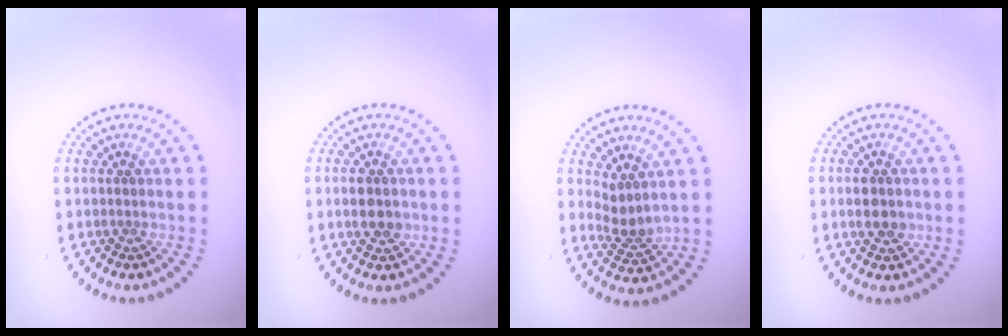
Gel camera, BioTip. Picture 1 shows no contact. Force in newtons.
{"total": 2.9, "press": 2.9, "slide": 0.1}
{"total": 2.5, "press": 1.9, "slide": 1.6}
{"total": 2.9, "press": 2.9, "slide": 0.1}